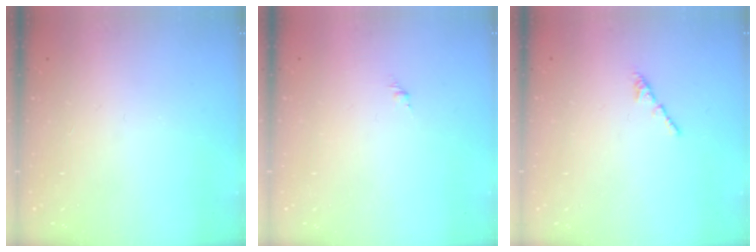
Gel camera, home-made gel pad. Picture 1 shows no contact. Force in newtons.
{"total": 1.3, "press": 1.2, "slide": 0.5}
{"total": 1.3, "press": 1.2, "slide": 0.4}